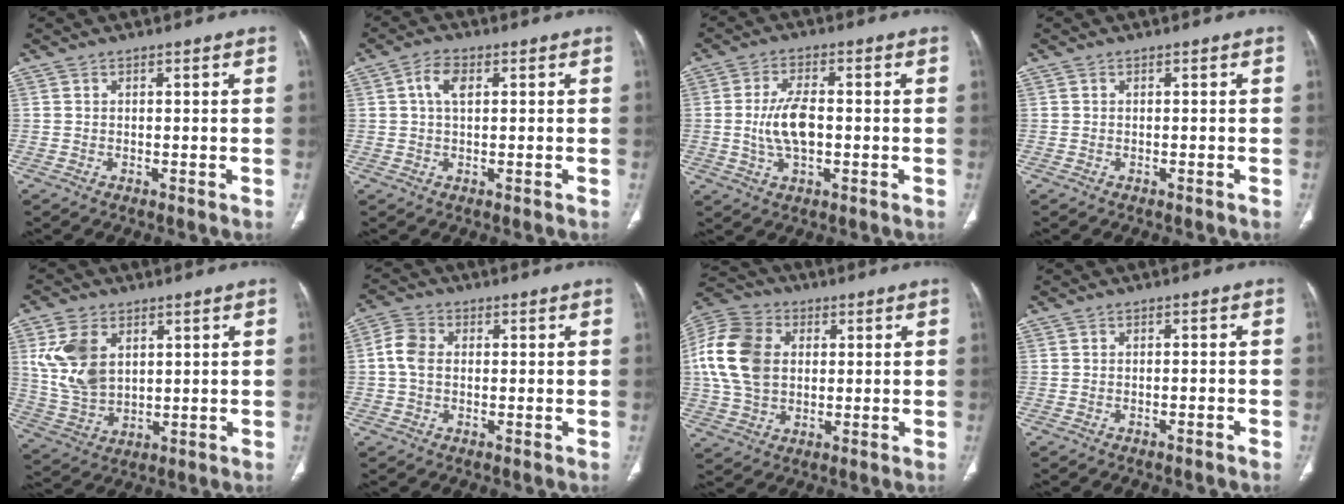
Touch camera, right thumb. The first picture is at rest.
{"total": 3.7, "force": [0.9, 2.1, 2.9], "torque": [-0.057, 0.006, 0.014]}
{"total": 7.6, "force": [-0.5, 3.7, 6.6], "torque": [-0.136, 0.005, -0.010]}
{"total": 0.0}
{"total": 11.5, "force": [3.6, 7.5, 7.9], "torque": [-0.148, -0.012, 0.084]}
{"total": 5.0, "force": [0.1, 3.6, 3.4], "torque": [-0.074, 0.014, -0.005]}
{"total": 15.4, "force": [2.1, 11.1, 10.5], "torque": [-0.200, 0.011, 0.034]}
{"total": 1.0, "force": [-0.9, 0.1, 0.6], "torque": [-0.017, 0.010, -0.005]}